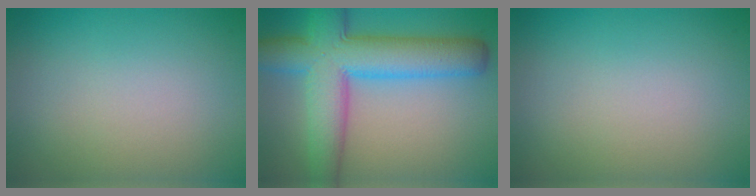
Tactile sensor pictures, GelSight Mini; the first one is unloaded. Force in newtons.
{"total": 9.6, "press": 9.6, "slide": 0.3}
{"total": 0.0}